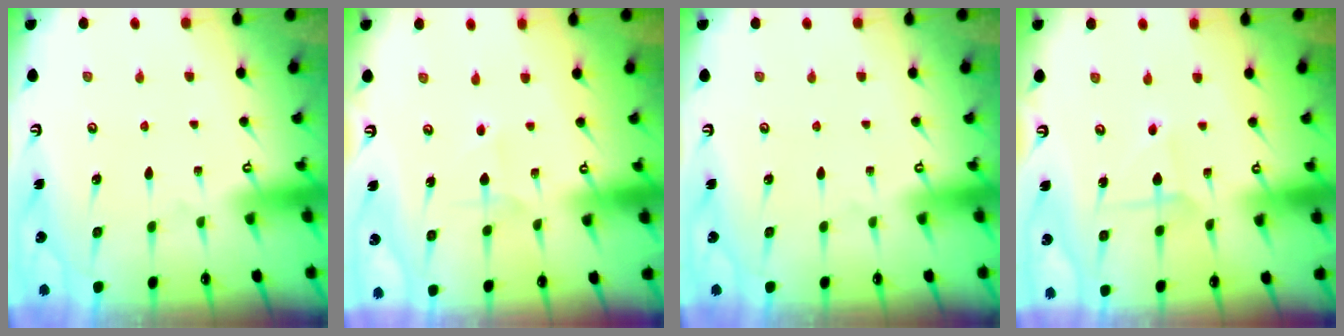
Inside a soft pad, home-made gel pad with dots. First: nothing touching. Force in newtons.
{"total": 1.4, "press": 1.4, "slide": 0.1}
{"total": 0.0}
{"total": 4.1, "press": 4.1, "slide": 0.3}